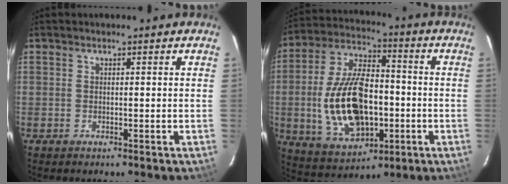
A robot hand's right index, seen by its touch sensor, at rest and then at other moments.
{"total": 19.6, "force": [-3.2, 11.3, 15.7], "torque": [-0.328, 0.006, -0.036]}